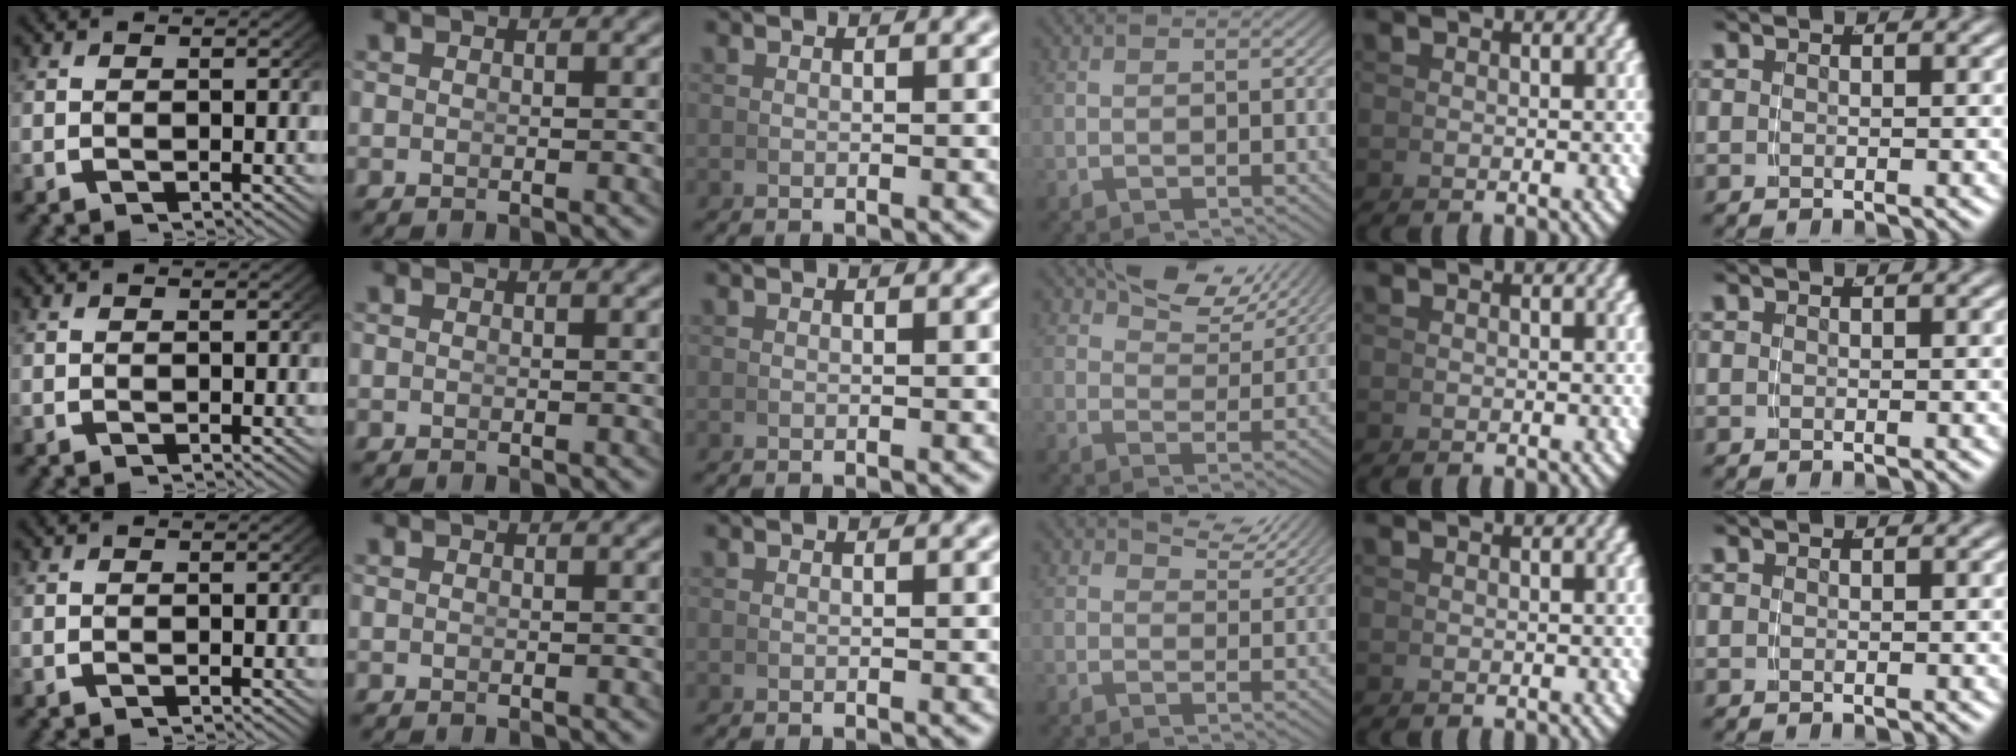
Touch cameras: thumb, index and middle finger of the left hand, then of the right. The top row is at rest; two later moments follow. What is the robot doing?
{"motion": "grasp_and_lifting", "object": "pen"}